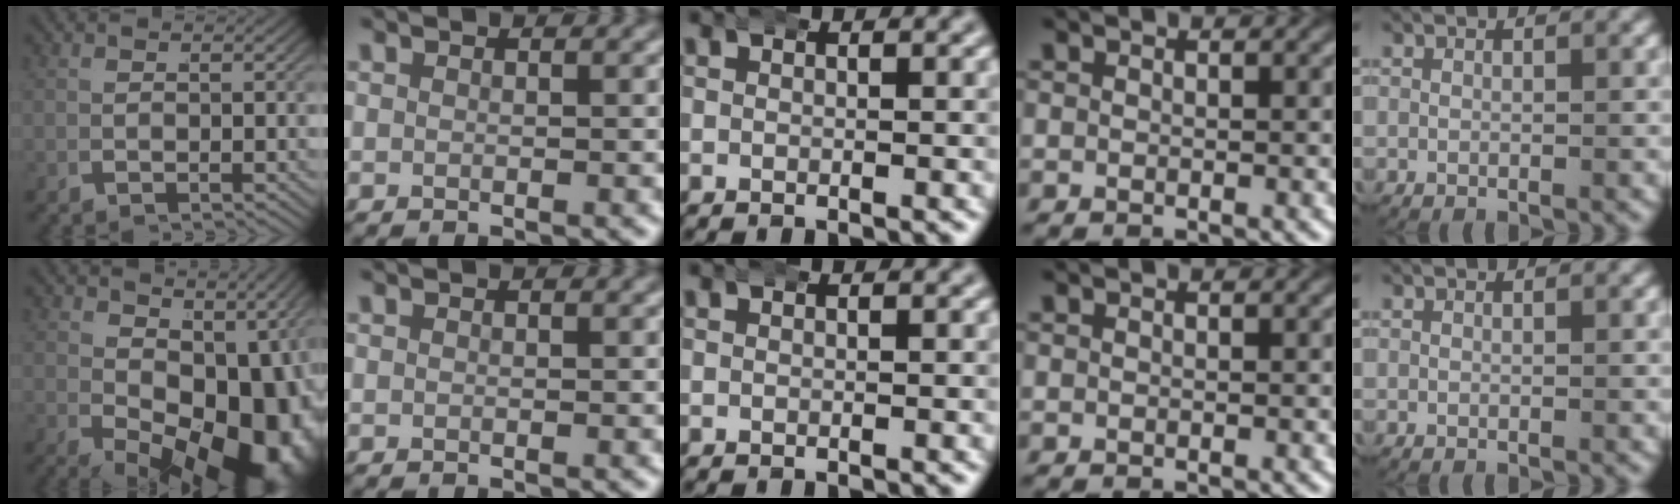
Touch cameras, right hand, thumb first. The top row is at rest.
{"thumb": {"total": 14.7, "force": [-1.5, 8.7, 11.7], "torque": [-0.174, -0.043, 0.005]}}